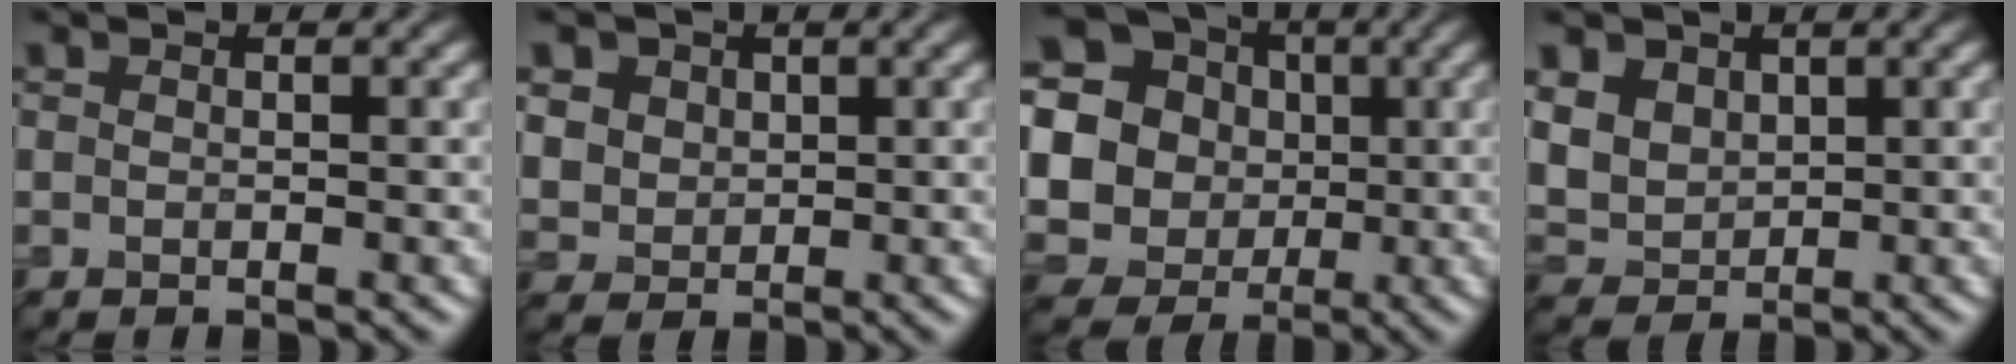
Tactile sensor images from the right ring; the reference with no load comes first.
{"total": 4.9, "force": [2.3, 3.9, 1.9], "torque": [-0.066, 0.008, 0.042]}
{"total": 21.6, "force": [2.6, 20.2, 7.0], "torque": [-0.182, 0.014, 0.007]}
{"total": 6.0, "force": [2.4, 4.6, 3.0], "torque": [-0.094, 0.011, 0.050]}